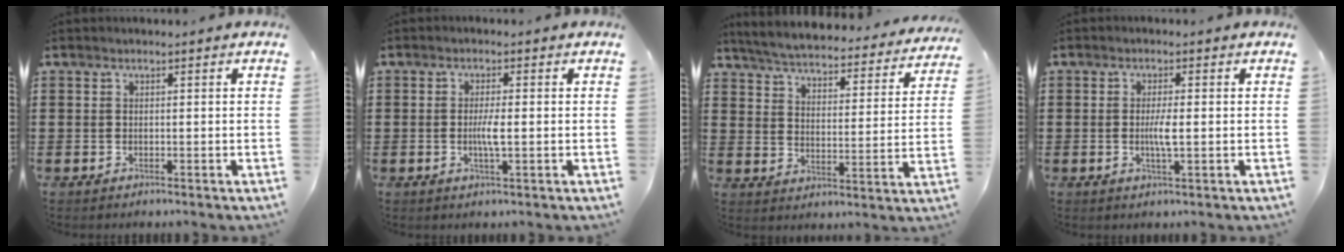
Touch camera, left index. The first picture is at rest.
{"total": 3.1, "force": [-0.4, 0.5, 3.0], "torque": [-0.063, -0.003, -0.010]}
{"total": 4.6, "force": [4.5, -0.2, 0.8], "torque": [-0.042, -0.038, 0.072]}
{"total": 3.1, "force": [-0.2, 0.5, 3.1], "torque": [-0.064, -0.004, -0.008]}